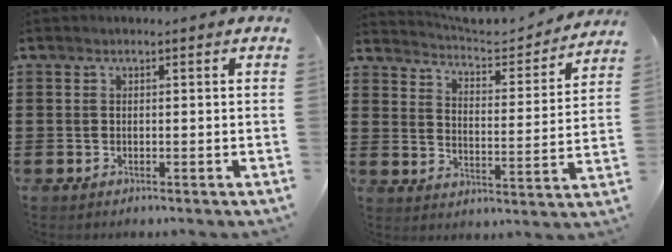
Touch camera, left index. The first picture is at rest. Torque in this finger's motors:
{"motor_torque": [1.26, -0.88, -0.29, -0.04]}